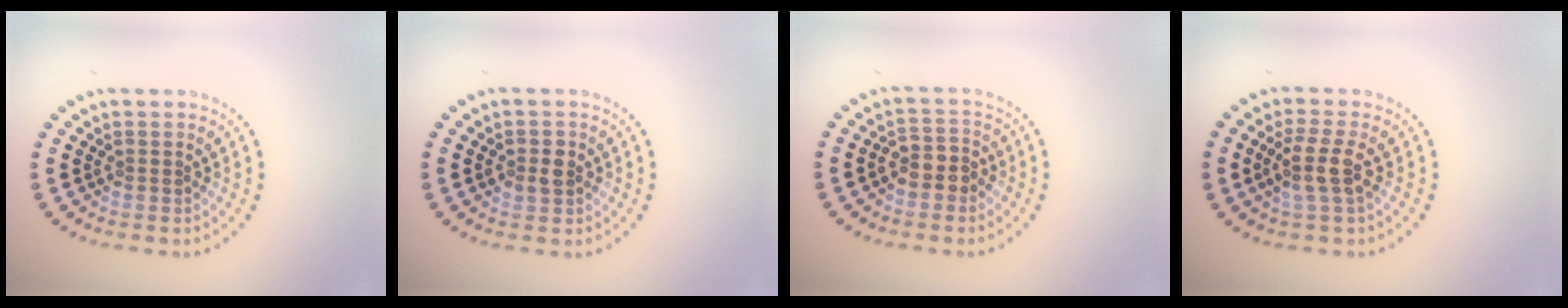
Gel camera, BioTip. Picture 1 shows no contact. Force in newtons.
{"total": 1.7, "press": 1.7, "slide": 0.4}
{"total": 2.2, "press": 1.9, "slide": 1.0}
{"total": 2.7, "press": 2.4, "slide": 1.2}